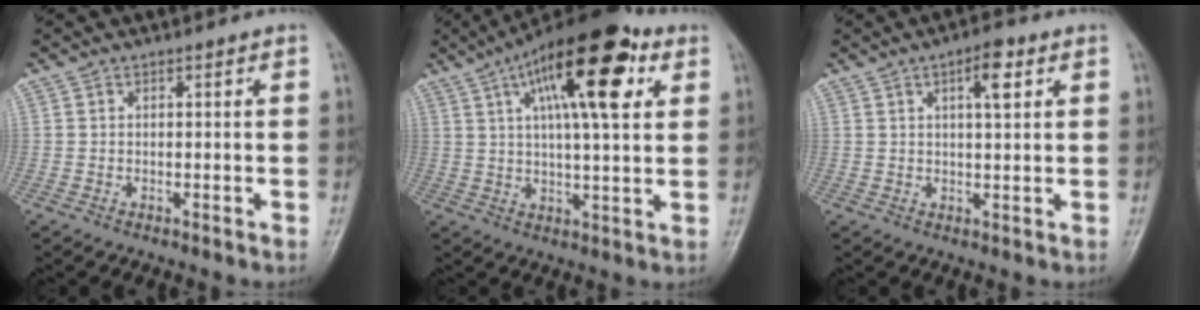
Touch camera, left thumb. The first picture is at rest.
{"total": 19.3, "force": [7.7, 6.5, 16.4], "torque": [-0.240, 0.000, 0.115]}
{"total": 5.0, "force": [2.1, 1.6, 4.2], "torque": [-0.059, -0.002, 0.031]}